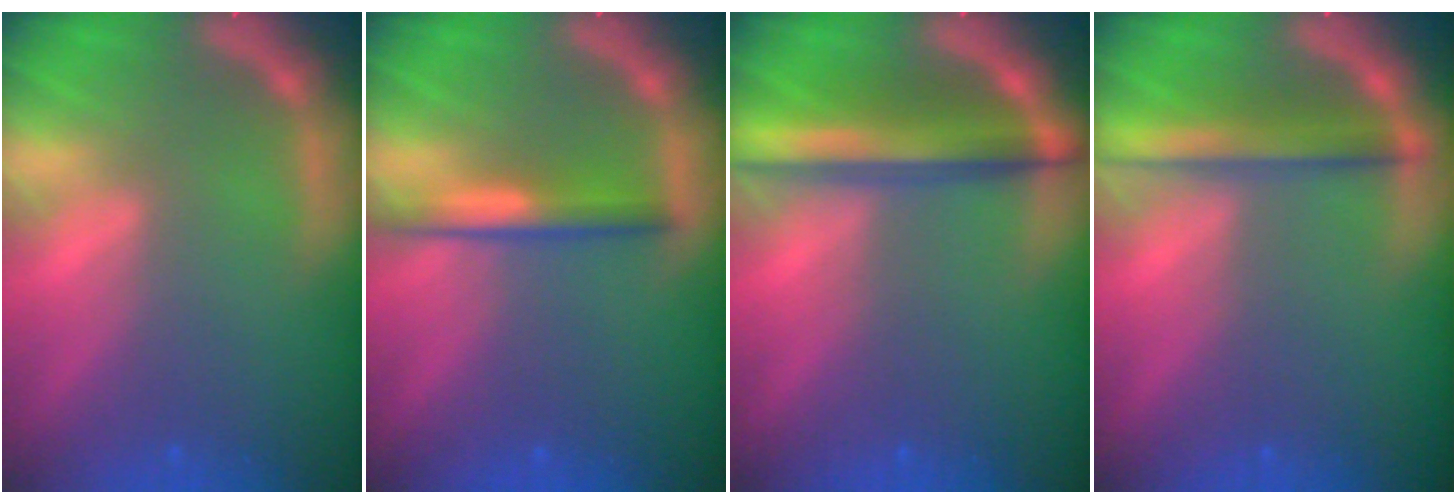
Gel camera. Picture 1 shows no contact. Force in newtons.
{"total": 3.0}
{"total": 6.0}
{"total": 4.0}